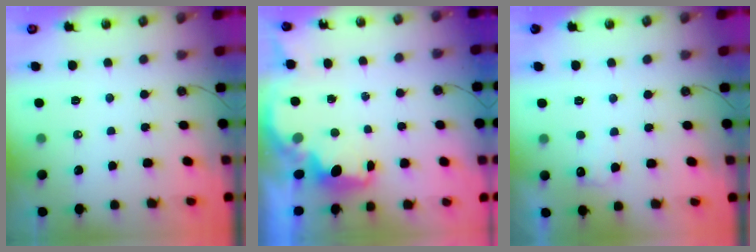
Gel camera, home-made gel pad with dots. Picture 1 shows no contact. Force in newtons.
{"total": 2.1, "press": 2.0, "slide": 0.8}
{"total": 6.5, "press": 6.4, "slide": 1.4}